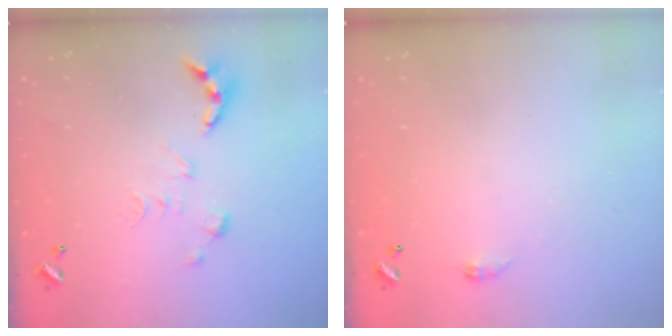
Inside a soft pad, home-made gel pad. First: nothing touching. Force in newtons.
{"total": 2.8, "press": 2.7, "slide": 0.5}